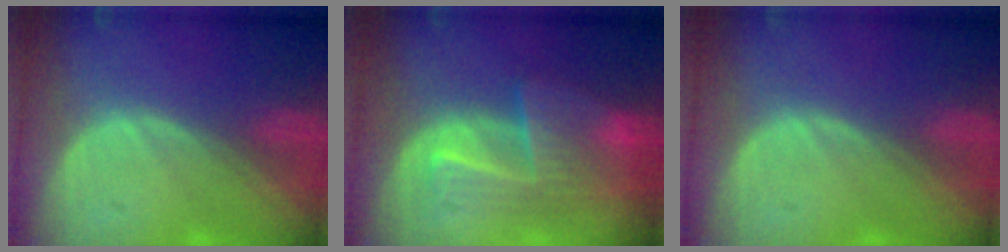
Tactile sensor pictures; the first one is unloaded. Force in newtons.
{"total": 7.1, "press": 7.1, "slide": 0.3}
{"total": 0.0}